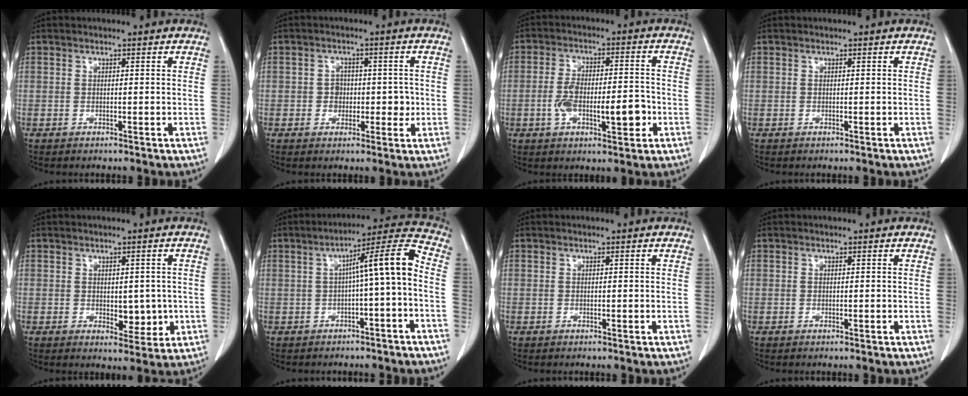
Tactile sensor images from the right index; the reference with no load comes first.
{"total": 4.0, "force": [-0.3, 3.2, 2.4], "torque": [-0.019, 0.012, -0.003]}
{"total": 9.6, "force": [-2.5, 3.3, 8.6], "torque": [-0.152, 0.011, -0.037]}
{"total": 0.0}
{"total": 4.4, "force": [-0.4, 2.4, 3.7], "torque": [-0.040, -0.005, 0.004]}
{"total": 9.1, "force": [-1.0, 0.3, 9.0], "torque": [-0.130, 0.031, -0.017]}
{"total": 0.0}
{"total": 0.0}